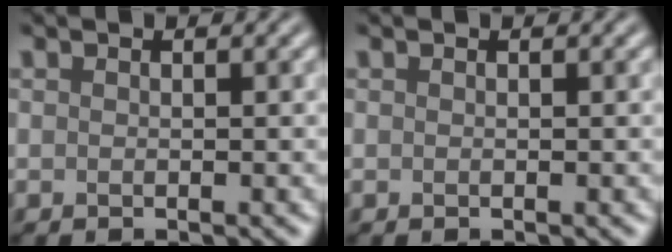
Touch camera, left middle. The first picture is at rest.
{"total": 0.0}